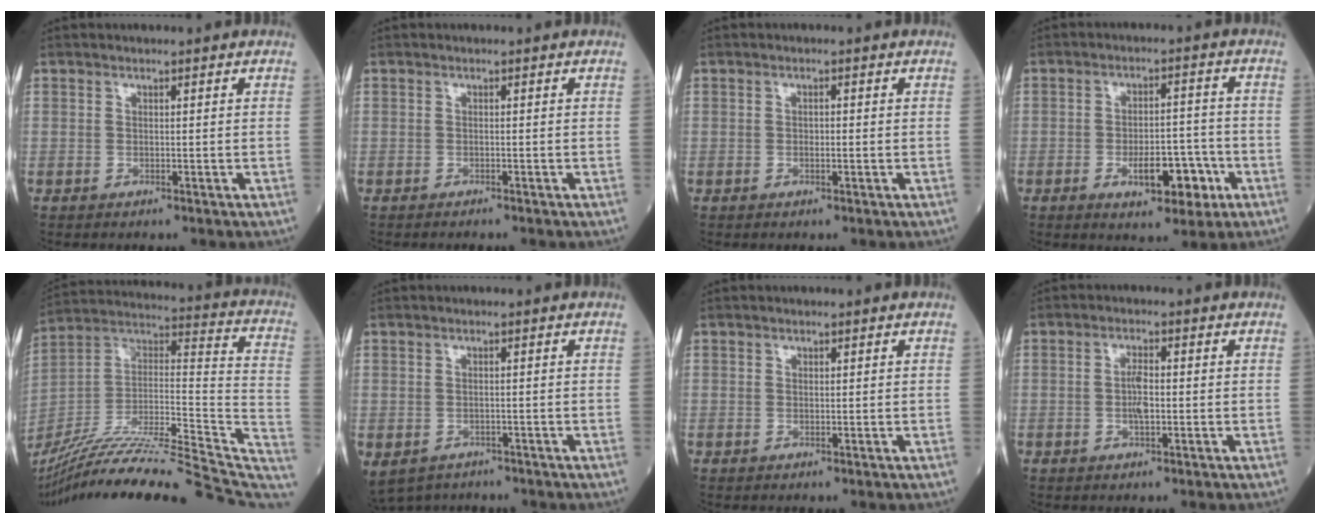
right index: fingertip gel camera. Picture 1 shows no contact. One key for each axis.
{"total": 1.7, "fx": -1.5, "fy": 0.0, "fz": 0.8, "tx": -0.012, "ty": -0.001, "tz": -0.019}
{"total": 1.0, "fx": -0.2, "fy": 0.3, "fz": 0.9, "tx": -0.018, "ty": 0.001, "tz": -0.004}
{"total": 8.1, "fx": -3.2, "fy": 3.2, "fz": 6.7, "tx": -0.102, "ty": 0.006, "tz": -0.044}
{"total": 32.5, "fx": -27.1, "fy": 2.8, "fz": 17.8, "tx": -0.232, "ty": -0.014, "tz": -0.413}
{"total": 6.7, "fx": -5.3, "fy": 3.8, "fz": 1.6, "tx": -0.034, "ty": -0.008, "tz": -0.074}
{"total": 0.0}
{"total": 3.1, "fx": -0.3, "fy": 0.9, "fz": 2.9, "tx": -0.059, "ty": 0.001, "tz": -0.006}